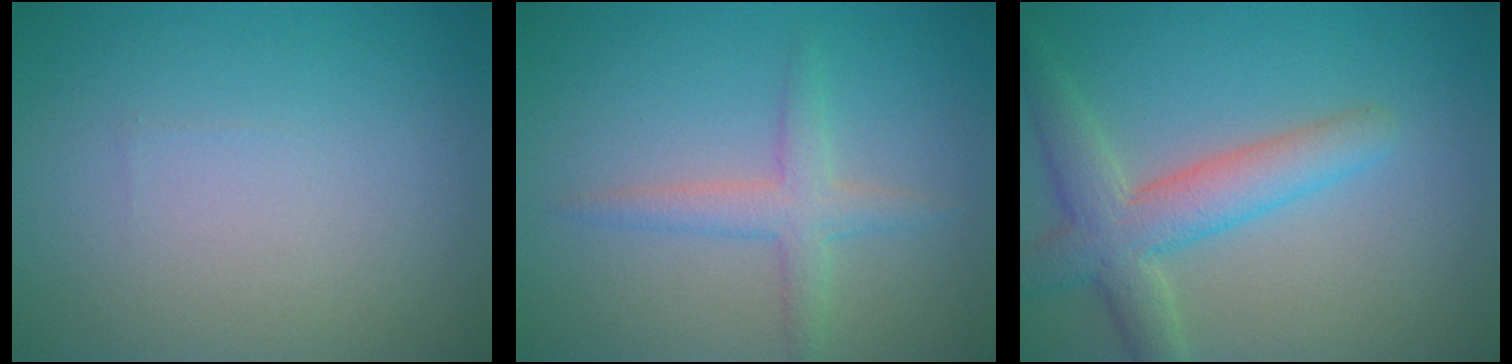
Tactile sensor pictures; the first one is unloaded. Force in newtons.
{"total": 2.4, "press": 2.4, "slide": 0.1}
{"total": 5.1, "press": 5.1, "slide": 0.5}